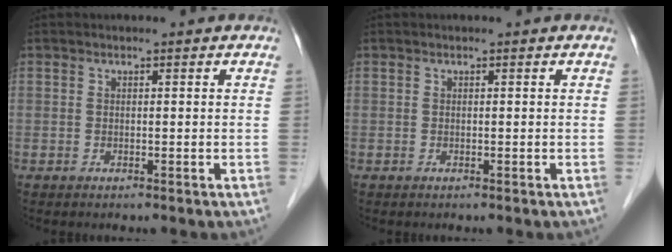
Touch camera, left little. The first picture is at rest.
{"total": 0.0}